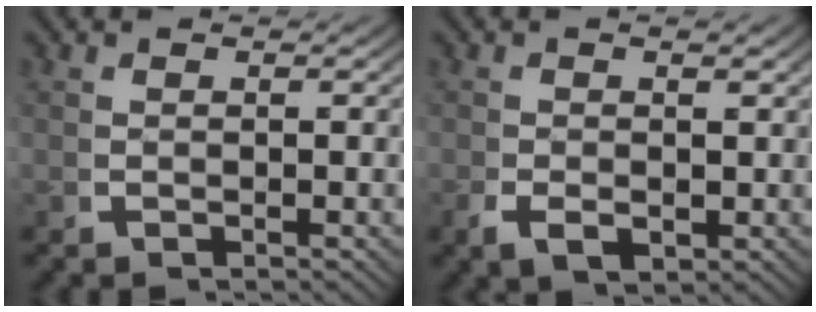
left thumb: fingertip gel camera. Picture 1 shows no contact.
{"total": 2.0, "force": [-0.3, 1.3, 1.5], "torque": [-0.035, -0.016, 0.004]}